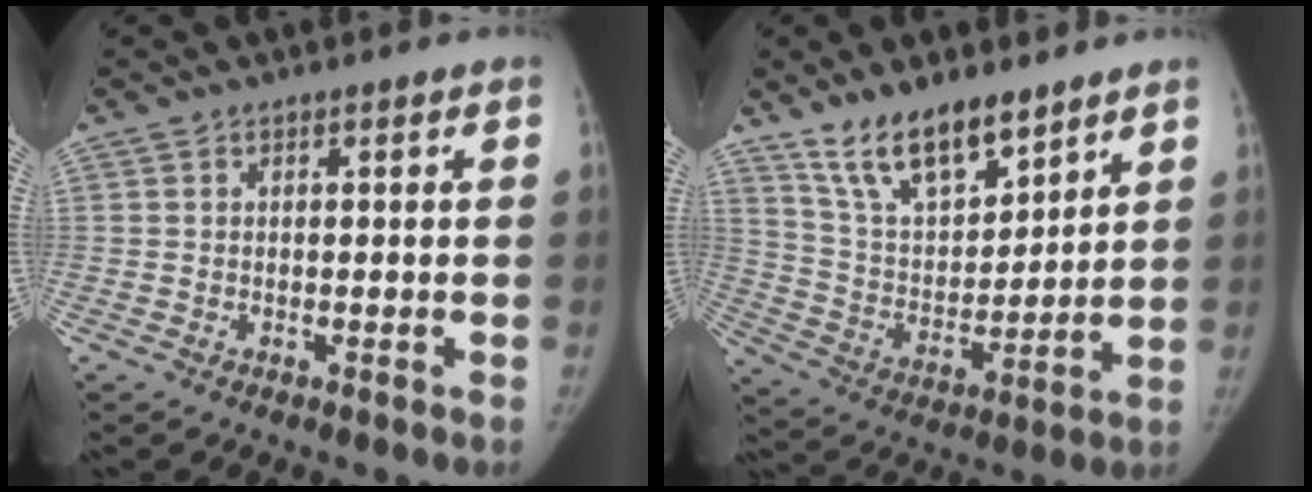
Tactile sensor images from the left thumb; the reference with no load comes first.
{"total": 14.3, "force": [10.6, 5.9, 7.6], "torque": [-0.098, -0.067, 0.204]}